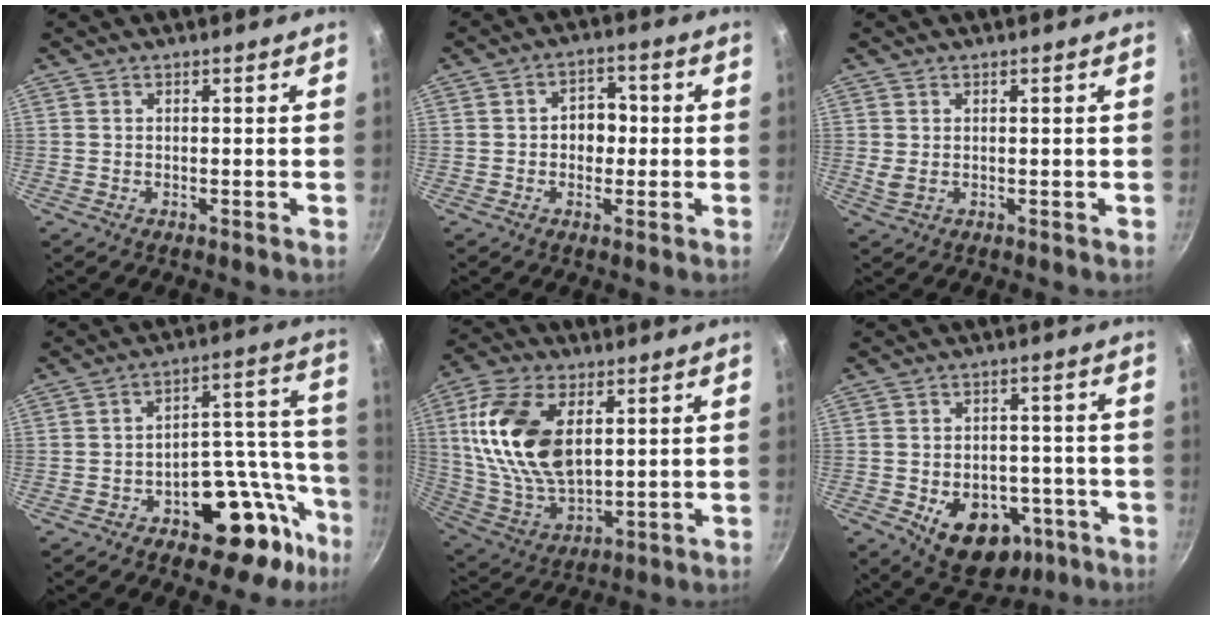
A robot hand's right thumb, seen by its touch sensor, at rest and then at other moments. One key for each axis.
{"total": 5.6, "fx": -0.1, "fy": 4.4, "fz": 3.4, "tx": -0.008, "ty": 0.012, "tz": -0.006}
{"total": 2.0, "fx": 0.2, "fy": 1.2, "fz": 1.6, "tx": -0.027, "ty": -0.002, "tz": 0.011}
{"total": 16.8, "fx": -9.1, "fy": 10.6, "fz": 9.5, "tx": -0.029, "ty": 0.096, "tz": -0.118}
{"total": 19.5, "fx": 4.9, "fy": 11.2, "fz": 15.2, "tx": -0.282, "ty": -0.014, "tz": 0.104}
{"total": 14.2, "fx": -5.5, "fy": 10.1, "fz": 8.4, "tx": -0.085, "ty": 0.029, "tz": -0.062}